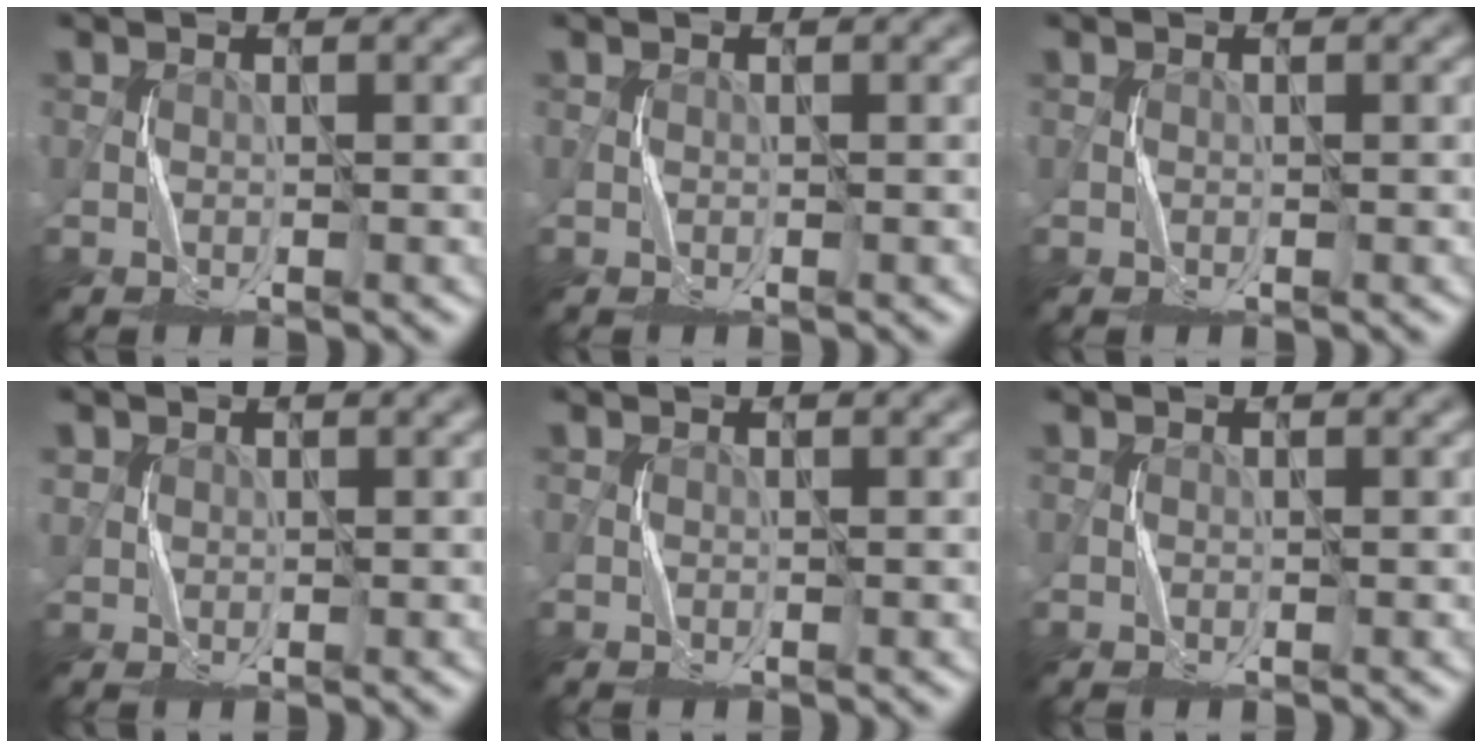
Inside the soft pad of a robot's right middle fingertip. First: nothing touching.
{"total": 0.0}
{"total": 0.0}
{"total": 0.8, "force": [0.4, 0.6, -0.3], "torque": [-0.003, -0.003, 0.010]}
{"total": 0.0}
{"total": 0.0}